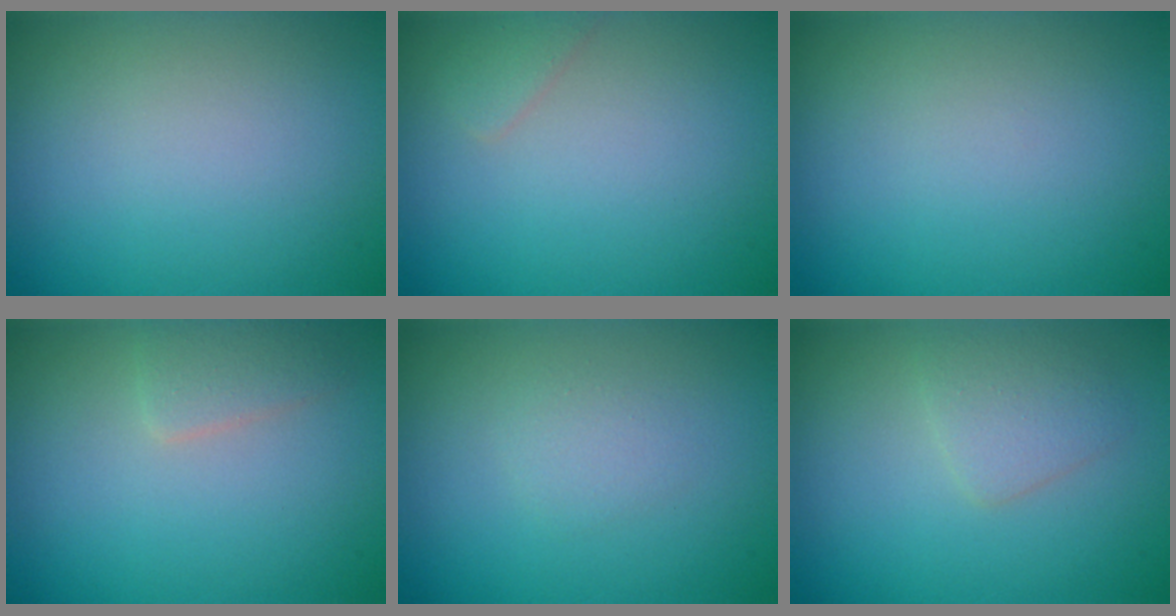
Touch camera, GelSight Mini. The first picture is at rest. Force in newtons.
{"total": 0.9, "press": 0.9, "slide": 0.1}
{"total": 0.0}
{"total": 1.7, "press": 1.7, "slide": 0.1}
{"total": 1.0, "press": 1.0, "slide": 0.0}
{"total": 1.9, "press": 1.9, "slide": 0.0}